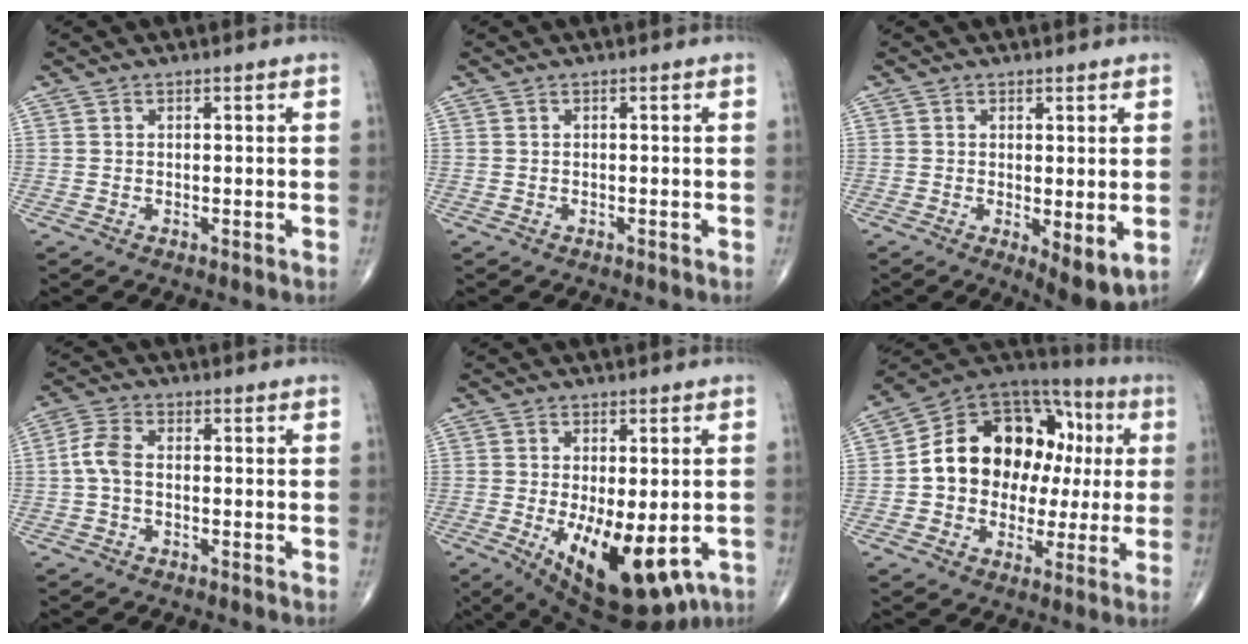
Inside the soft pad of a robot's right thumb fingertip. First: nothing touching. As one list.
[{"total": 0.0}, {"total": 6.3, "force": [-0.8, 2.2, 5.9], "torque": [-0.086, -0.022, -0.009]}, {"total": 4.5, "force": [-0.6, 2.6, 3.6], "torque": [-0.081, 0.013, -0.020]}, {"total": 15.9, "force": [-4.9, 7.0, 13.3], "torque": [-0.192, -0.015, -0.051]}, {"total": 20.7, "force": [1.6, 15.3, 13.9], "torque": [-0.172, 0.048, 0.026]}]